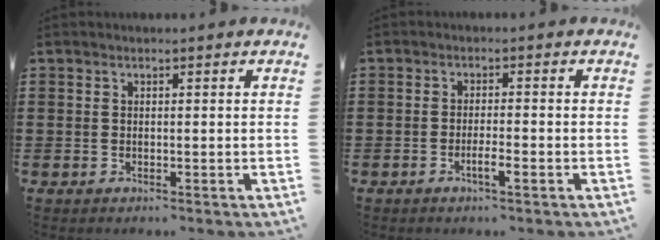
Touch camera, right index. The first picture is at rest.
{"total": 2.5, "force": [-1.3, 0.3, 2.1], "torque": [-0.037, 0.002, -0.023]}